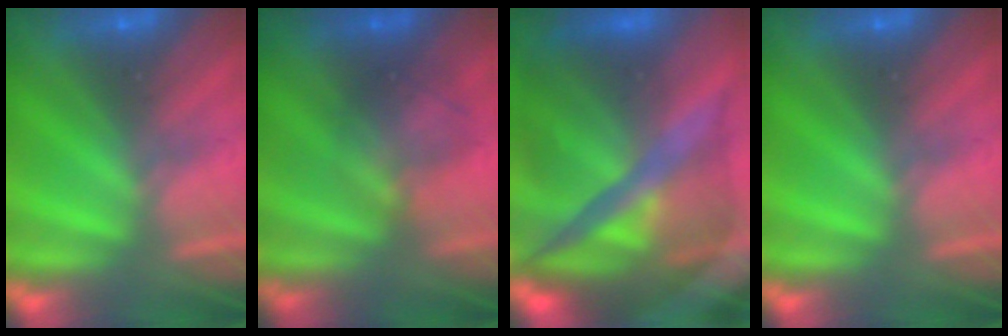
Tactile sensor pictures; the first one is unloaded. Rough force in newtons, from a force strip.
{"total": 1.7}
{"total": 9.2}
{"total": 0.0}